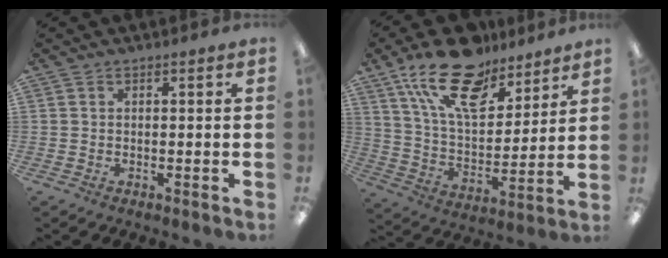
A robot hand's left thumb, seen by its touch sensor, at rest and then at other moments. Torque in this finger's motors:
{"motor_torque": [0.40, 0.35, 1.45, -1.32, 0.40]}